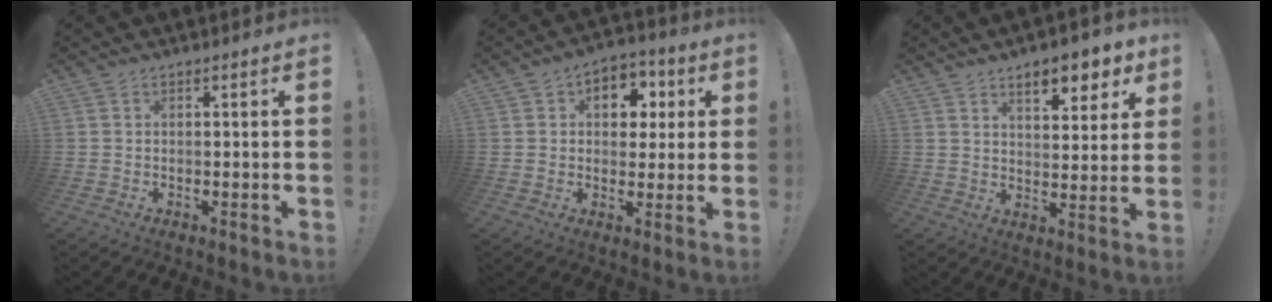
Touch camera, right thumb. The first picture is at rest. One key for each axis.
{"total": 9.1, "fx": 2.4, "fy": 7.4, "fz": 4.7, "tx": -0.046, "ty": -0.003, "tz": 0.045}
{"total": 9.3, "fx": 6.0, "fy": 3.6, "fz": 6.0, "tx": -0.067, "ty": -0.037, "tz": 0.101}